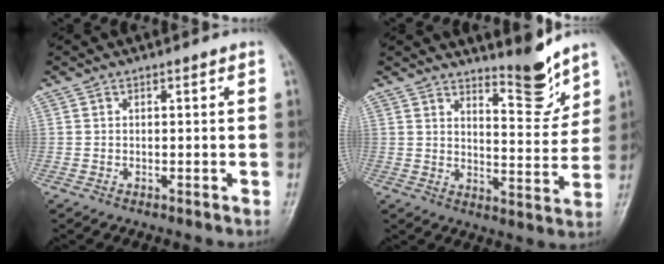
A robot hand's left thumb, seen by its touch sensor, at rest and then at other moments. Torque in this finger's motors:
{"motor_torque": [0.17, 0.07, -0.48, -0.25, 0.07]}